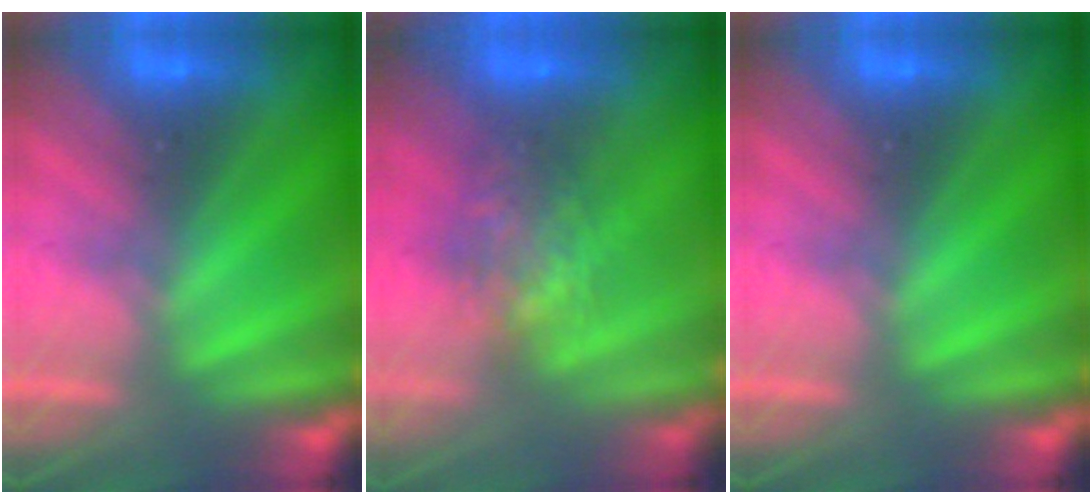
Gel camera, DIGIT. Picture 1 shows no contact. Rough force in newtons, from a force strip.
{"total": 8.4}
{"total": 0.0}